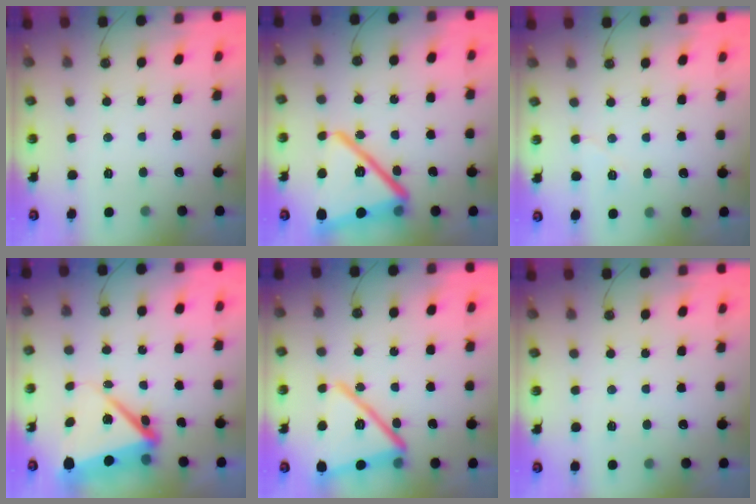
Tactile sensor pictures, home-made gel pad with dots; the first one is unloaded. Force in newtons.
{"total": 24.8, "press": 24.7, "slide": 2.2}
{"total": 5.2, "press": 4.6, "slide": 2.5}
{"total": 11.0, "press": 10.8, "slide": 1.8}
{"total": 21.0, "press": 20.8, "slide": 2.3}
{"total": 2.6, "press": 1.9, "slide": 1.8}